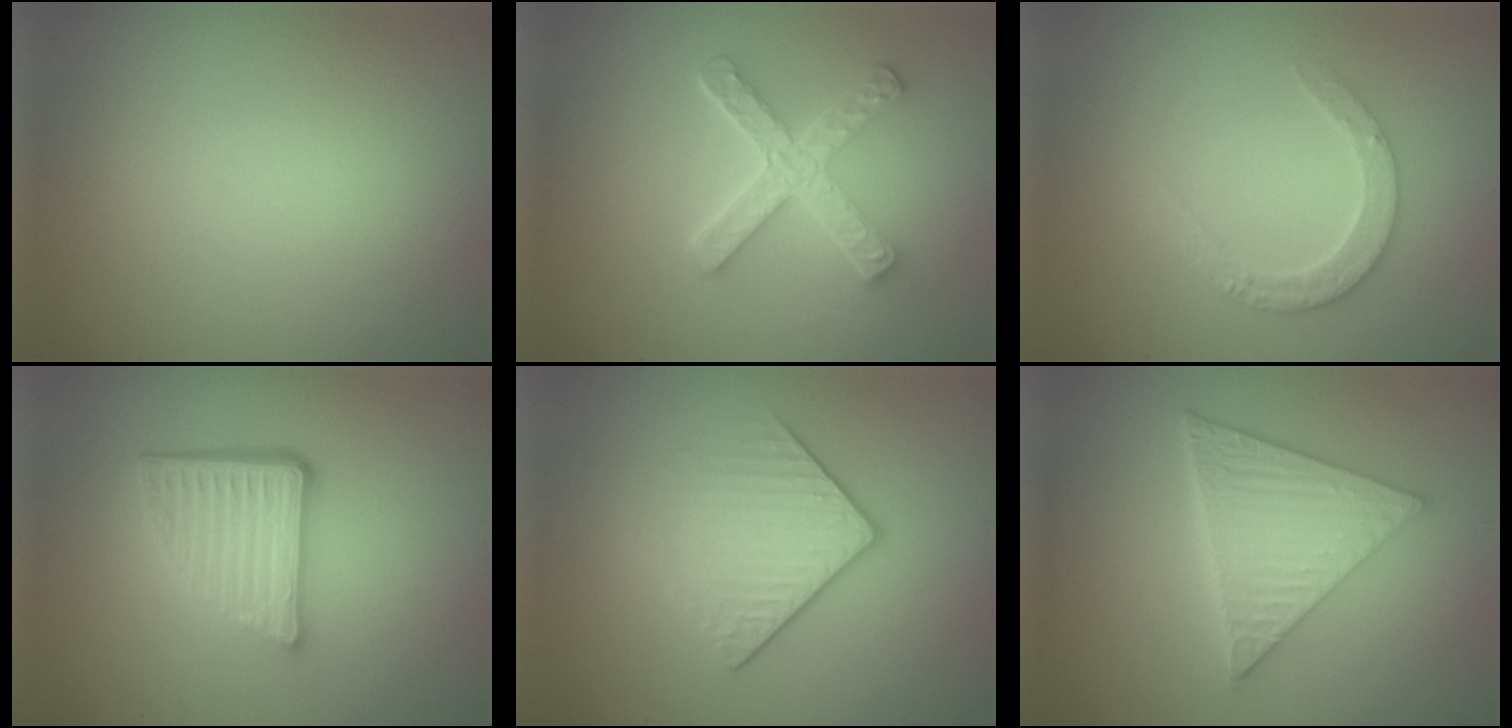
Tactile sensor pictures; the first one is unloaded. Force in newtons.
{"total": 4.7, "press": 3.7, "slide": 2.8}
{"total": 2.7, "press": 2.6, "slide": 0.5}
{"total": 5.2, "press": 3.6, "slide": 3.7}
{"total": 4.1, "press": 2.5, "slide": 3.2}
{"total": 5.9, "press": 4.3, "slide": 4.1}